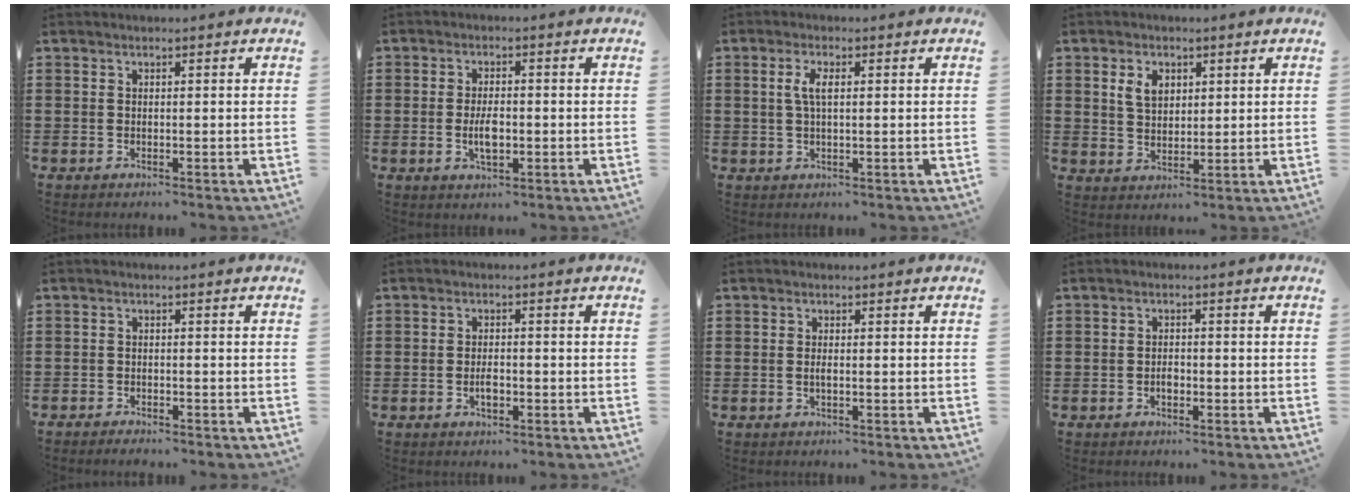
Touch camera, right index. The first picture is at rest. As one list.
[{"total": 4.4, "force": [-0.8, 1.7, 3.9], "torque": [-0.084, -0.001, -0.018]}, {"total": 3.1, "force": [0.6, 1.0, 2.8], "torque": [-0.058, 0.006, 0.008]}, {"total": 3.9, "force": [1.6, 2.6, 2.4], "torque": [-0.056, 0.010, 0.028]}, {"total": 1.0, "force": [-1.0, 0.0, 0.0], "torque": [-0.004, 0.000, -0.021]}, {"total": 2.5, "force": [-0.9, 1.1, 2.1], "torque": [-0.040, 0.000, -0.015]}, {"total": 0.9, "force": [-0.2, 0.2, 0.9], "torque": [-0.016, -0.001, -0.003]}, {"total": 1.5, "force": [-0.7, 1.0, 1.0], "torque": [-0.021, -0.001, -0.012]}]